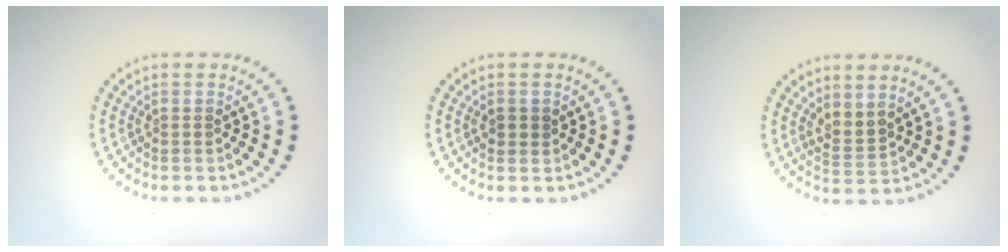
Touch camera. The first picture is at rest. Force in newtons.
{"total": 1.2, "press": 1.1, "slide": 0.4}
{"total": 2.1, "press": 1.5, "slide": 1.4}